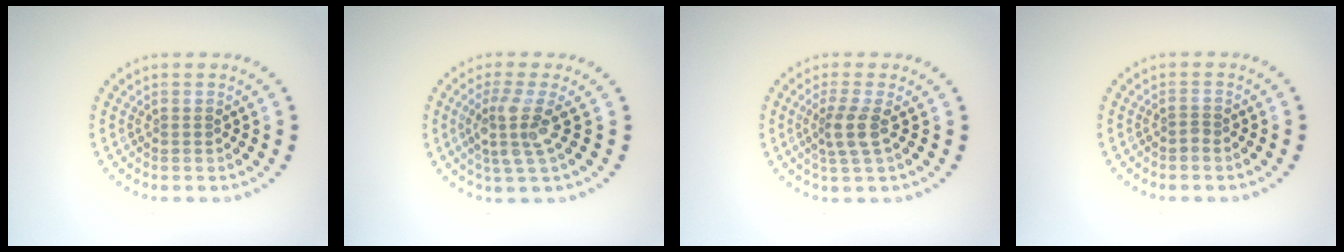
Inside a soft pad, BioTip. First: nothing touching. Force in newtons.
{"total": 3.2, "press": 2.3, "slide": 2.2}
{"total": 2.4, "press": 1.8, "slide": 1.5}
{"total": 0.5, "press": 0.2, "slide": 0.5}